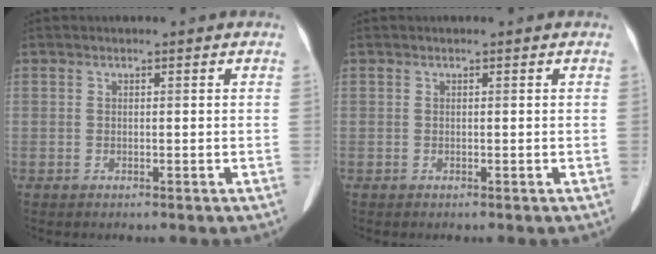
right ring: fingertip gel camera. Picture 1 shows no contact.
{"total": 0.0}